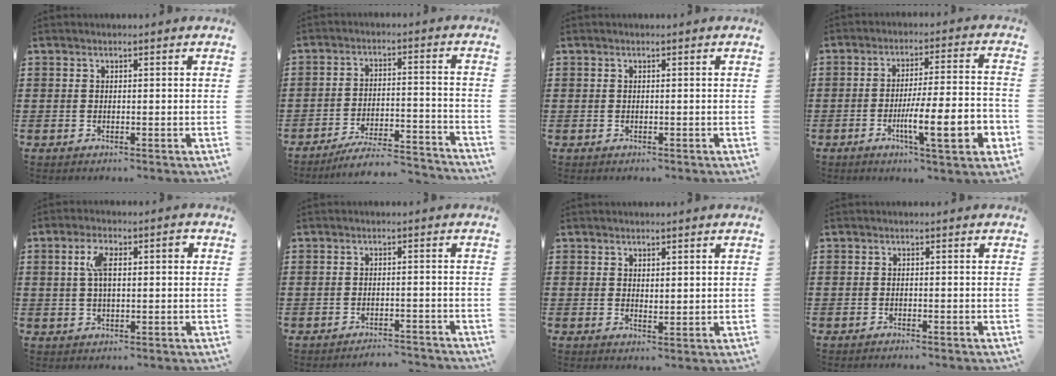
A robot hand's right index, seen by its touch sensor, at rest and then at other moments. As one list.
[{"total": 6.9, "force": [-6.4, 0.7, 2.7], "torque": [-0.051, 0.003, -0.123]}, {"total": 0.0}, {"total": 12.3, "force": [-4.1, 2.2, 11.4], "torque": [-0.197, -0.010, -0.074]}, {"total": 5.6, "force": [1.0, 2.0, 5.1], "torque": [-0.093, 0.009, 0.012]}, {"total": 2.4, "force": [-2.4, 0.0, 0.1], "torque": [-0.007, 0.000, -0.051]}, {"total": 1.3, "force": [1.2, 0.5, 0.4], "torque": [-0.008, 0.004, 0.021]}, {"total": 0.7, "force": [-0.7, 0.0, 0.1], "torque": [-0.005, -0.001, -0.013]}]